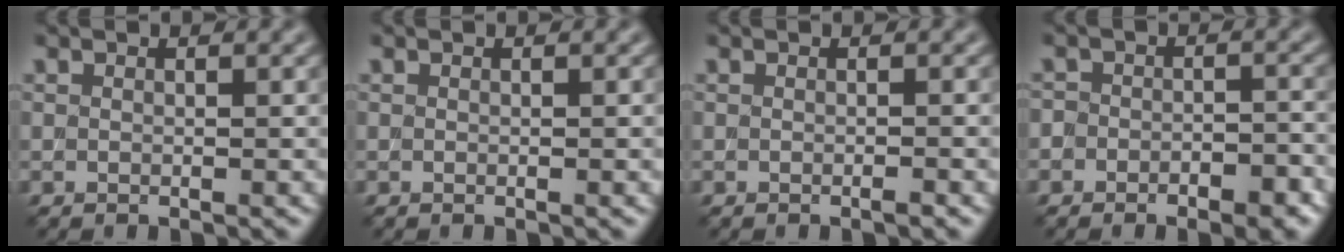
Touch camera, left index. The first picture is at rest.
{"total": 0.6, "force": [0.0, 0.2, 0.5], "torque": [-0.002, -0.001, -0.004]}
{"total": 0.8, "force": [-0.3, 0.2, 0.7], "torque": [-0.008, -0.001, -0.010]}
{"total": 4.5, "force": [-3.0, 2.6, 2.2], "torque": [-0.011, 0.017, -0.042]}